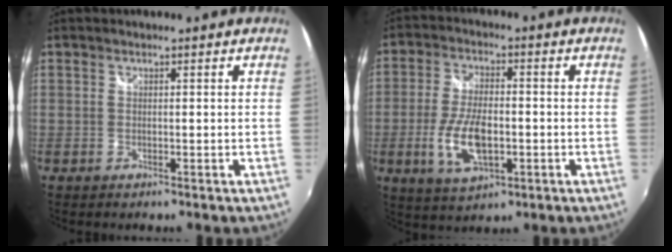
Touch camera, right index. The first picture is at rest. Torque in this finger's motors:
{"motor_torque": [1.83, -0.30, 0.81, 0.13]}